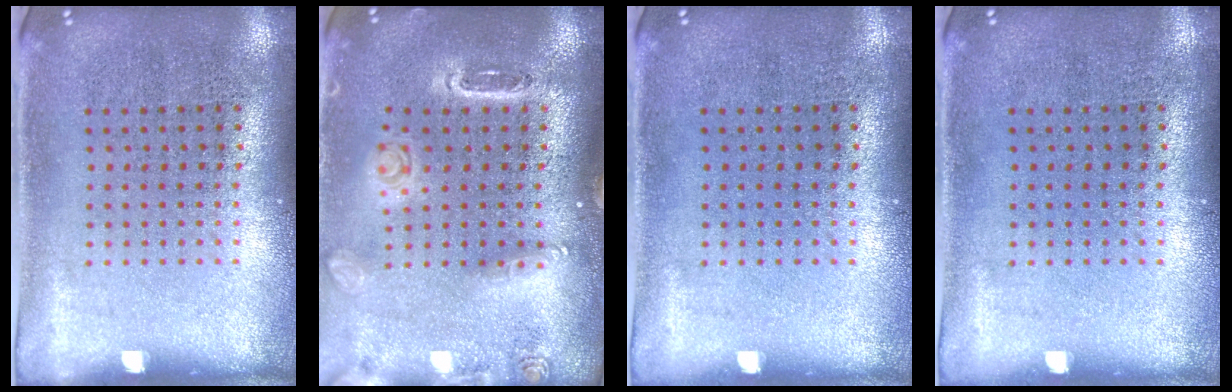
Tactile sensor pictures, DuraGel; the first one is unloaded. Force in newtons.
{"total": 1.5, "press": 1.5, "slide": 0.1}
{"total": 0.0}
{"total": 0.0}